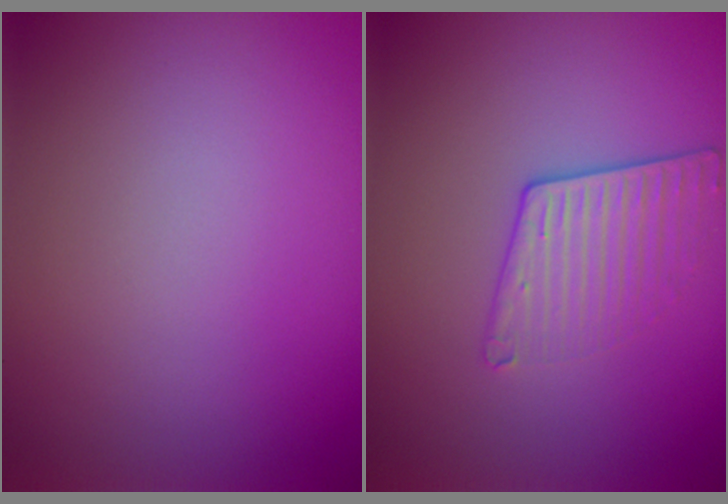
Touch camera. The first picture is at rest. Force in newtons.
{"total": 2.0, "press": 1.5, "slide": 1.3}